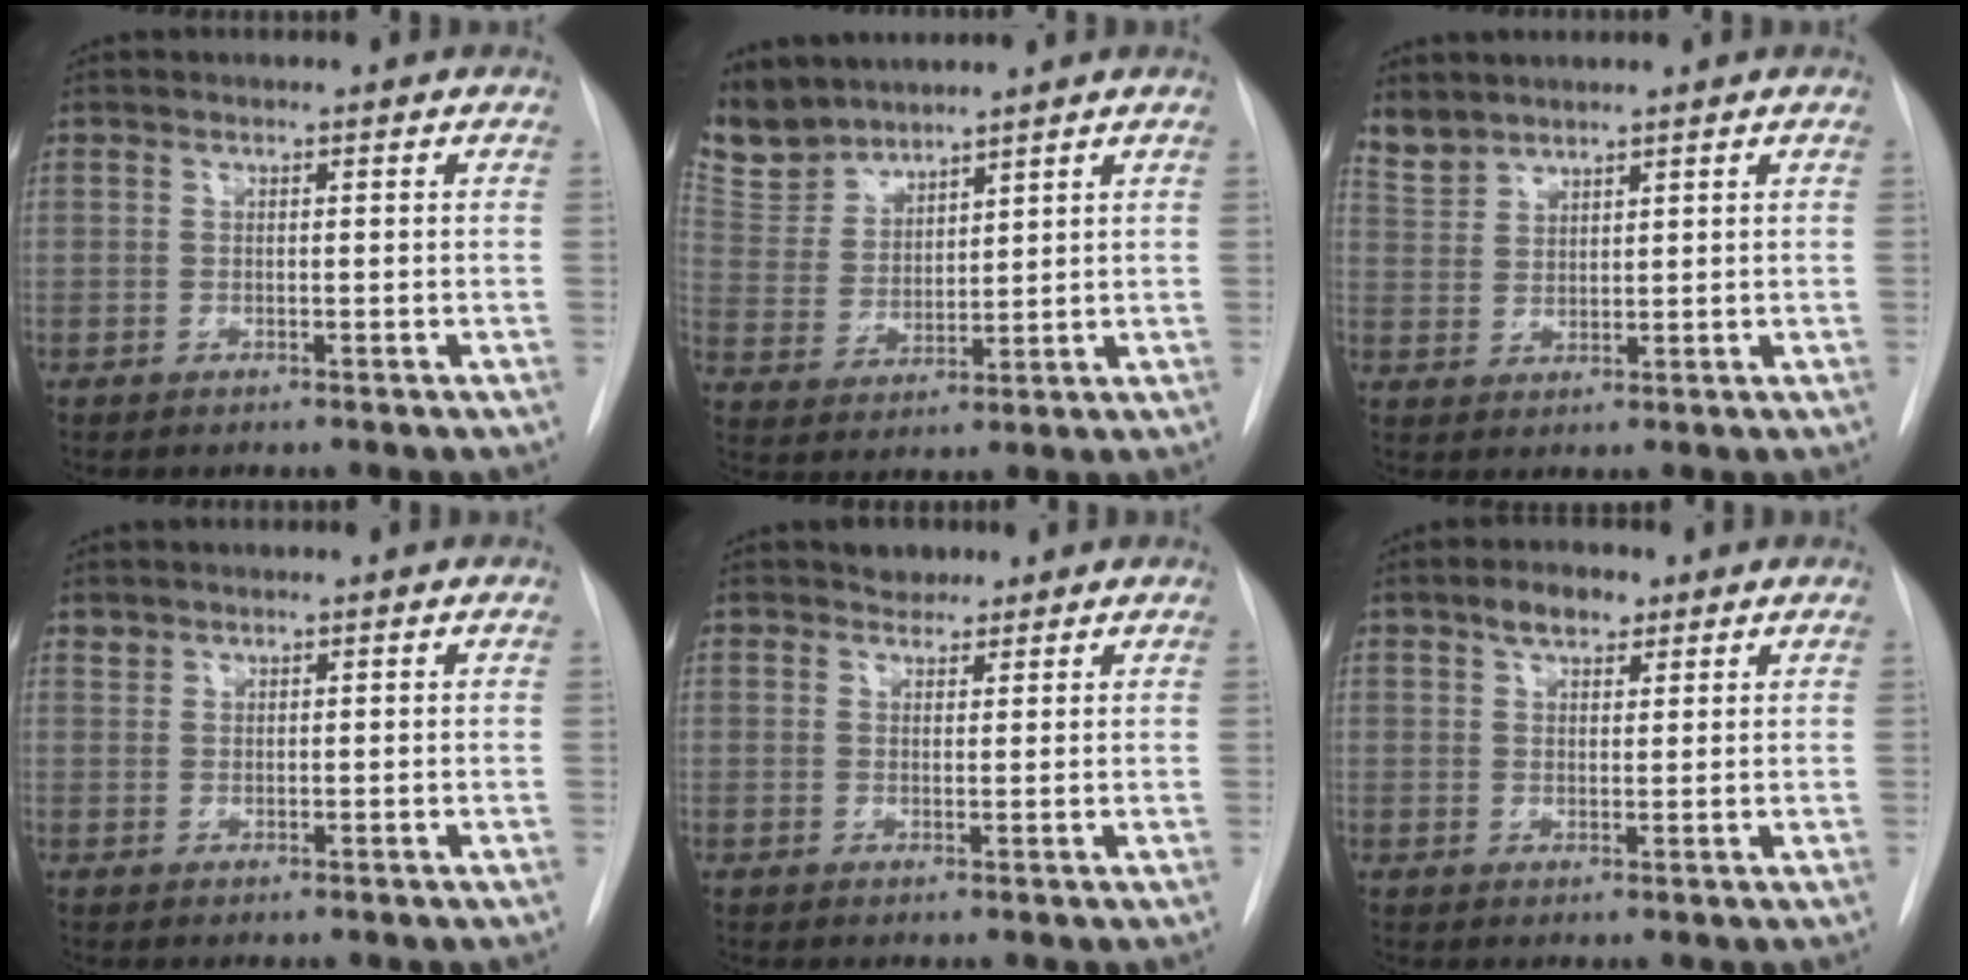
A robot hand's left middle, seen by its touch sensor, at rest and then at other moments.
{"total": 7.7, "force": [7.4, 2.1, 0.5], "torque": [-0.020, 0.004, 0.168]}
{"total": 3.7, "force": [3.5, 1.0, 0.0], "torque": [-0.005, 0.009, 0.079]}
{"total": 0.8, "force": [0.8, 0.3, -0.1], "torque": [0.003, 0.003, 0.014]}
{"total": 2.2, "force": [1.8, 1.2, 0.2], "torque": [-0.003, 0.003, 0.025]}
{"total": 4.0, "force": [2.6, 2.0, 2.3], "torque": [-0.042, 0.011, 0.045]}